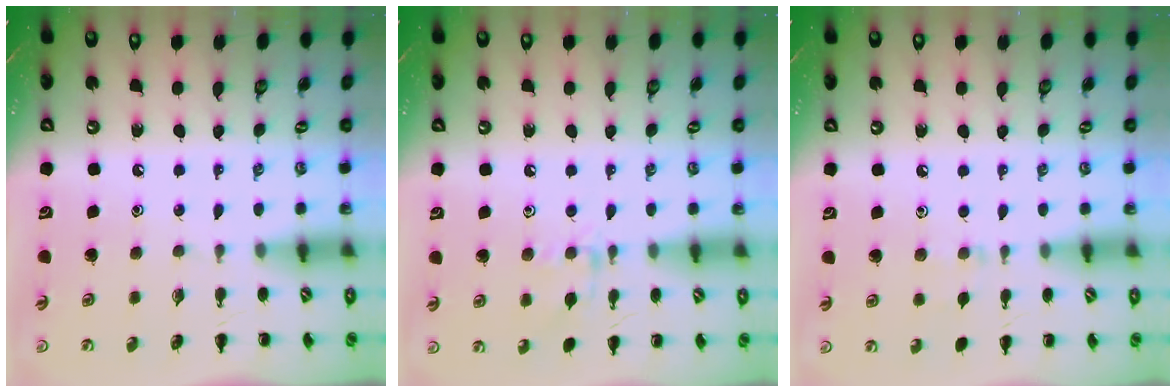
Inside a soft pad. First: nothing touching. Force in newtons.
{"total": 8.0, "press": 7.9, "slide": 1.2}
{"total": 4.4, "press": 4.2, "slide": 1.5}